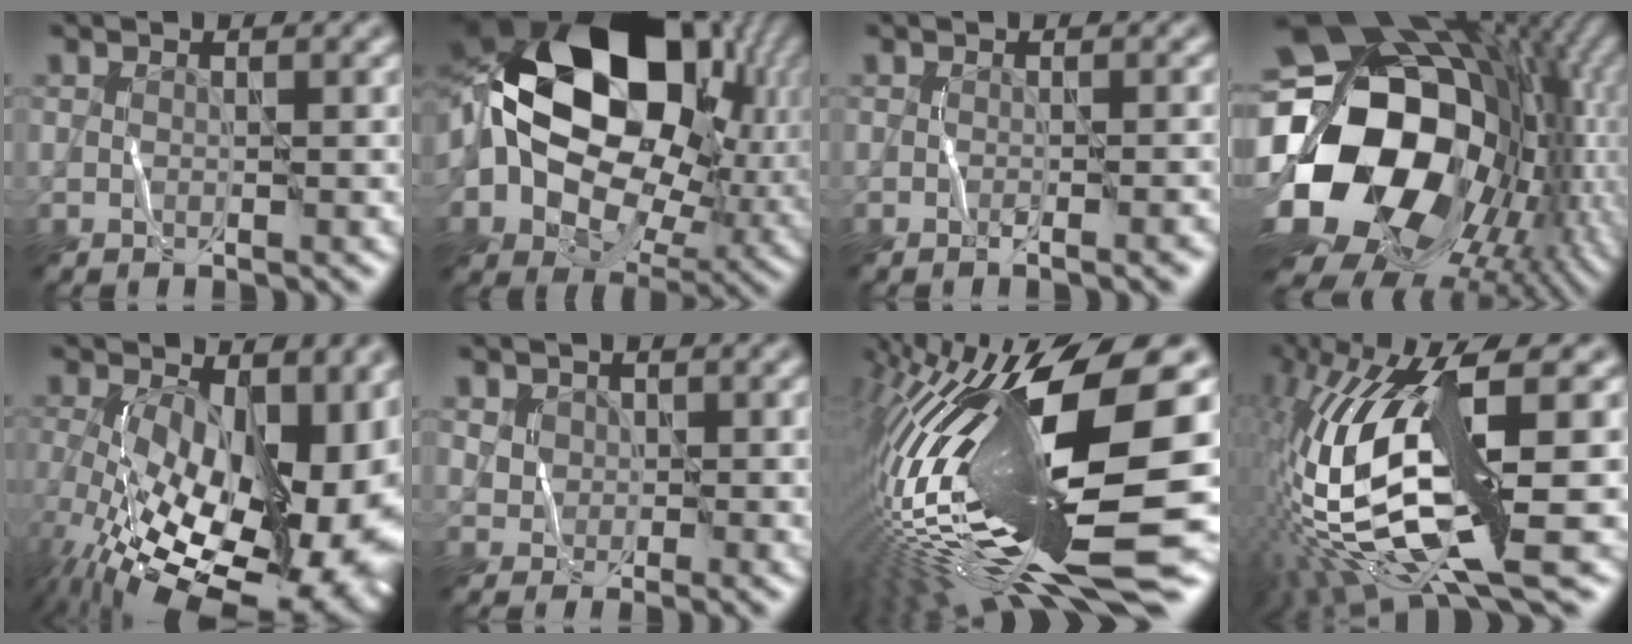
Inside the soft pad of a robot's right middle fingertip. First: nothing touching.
{"total": 18.8, "force": [2.5, 13.4, 13.0], "torque": [-0.248, 0.011, 0.057]}
{"total": 2.0, "force": [-0.6, 0.7, 1.7], "torque": [-0.003, 0.011, -0.007]}
{"total": 20.4, "force": [-2.8, 14.9, 13.7], "torque": [-0.287, -0.028, -0.023]}
{"total": 18.8, "force": [-2.6, 10.3, 15.6], "torque": [-0.216, -0.040, -0.002]}
{"total": 0.7, "force": [0.4, 0.6, -0.1], "torque": [-0.010, 0.005, 0.018]}
{"total": 19.4, "force": [-2.3, 4.9, 18.7], "torque": [-0.352, 0.005, -0.035]}
{"total": 15.3, "force": [-1.1, 4.7, 14.5], "torque": [-0.308, 0.009, 0.006]}